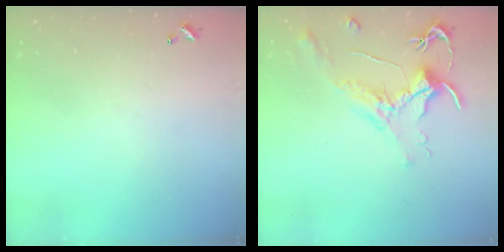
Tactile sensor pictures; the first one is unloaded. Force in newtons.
{"total": 1.6, "press": 1.5, "slide": 0.7}